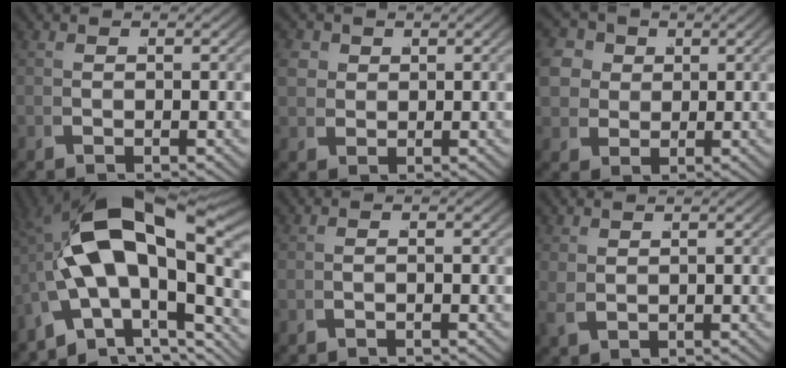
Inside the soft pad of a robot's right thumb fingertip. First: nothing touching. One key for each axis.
{"total": 4.6, "fx": 1.3, "fy": 3.8, "fz": 2.2, "tx": -0.052, "ty": -0.008, "tz": 0.029}
{"total": 9.1, "fx": 1.6, "fy": 7.6, "fz": 4.7, "tx": -0.104, "ty": -0.012, "tz": 0.025}
{"total": 17.3, "fx": -0.6, "fy": 10.5, "fz": 13.7, "tx": -0.271, "ty": -0.031, "tz": 0.000}
{"total": 1.0, "fx": -0.4, "fy": -0.9, "fz": -0.2, "tx": 0.013, "ty": 0.009, "tz": -0.012}
{"total": 1.1, "fx": 0.8, "fy": 0.3, "fz": 0.7, "tx": -0.017, "ty": 0.002, "tz": 0.024}